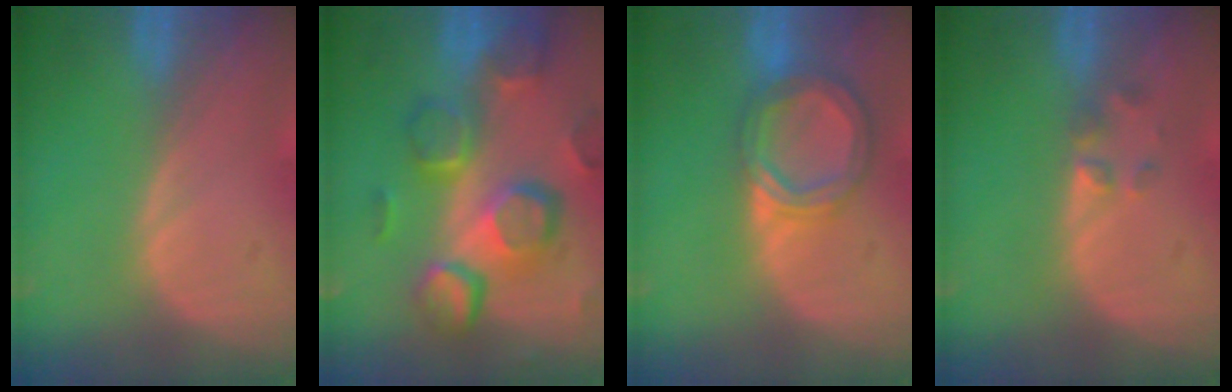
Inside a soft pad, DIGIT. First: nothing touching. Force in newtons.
{"total": 12.4, "press": 10.8, "slide": 6.1}
{"total": 6.6, "press": 6.0, "slide": 2.8}
{"total": 1.9, "press": 1.7, "slide": 0.8}